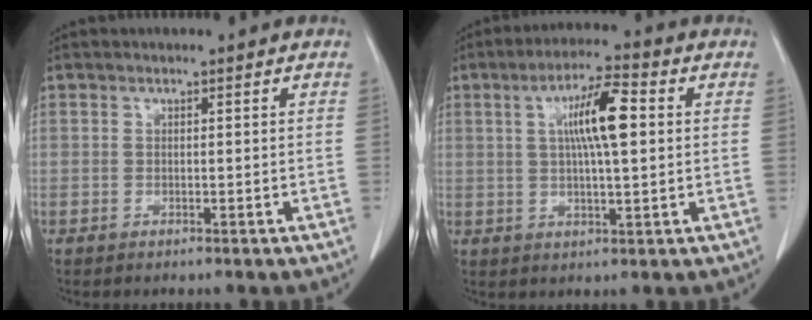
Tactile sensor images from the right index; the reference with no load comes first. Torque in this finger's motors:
{"motor_torque": [1.31, 0.25, 0.69, 0.16]}